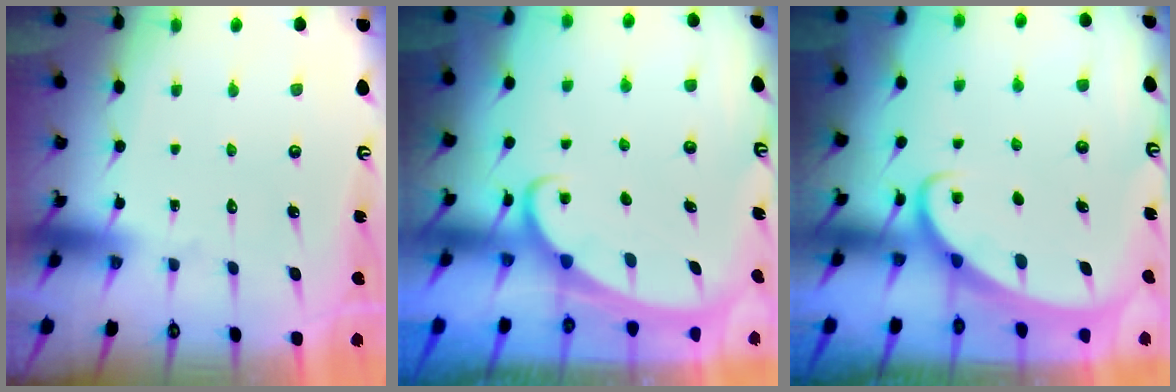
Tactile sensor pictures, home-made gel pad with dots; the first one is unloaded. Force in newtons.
{"total": 2.5, "press": 2.5, "slide": 0.3}
{"total": 2.0, "press": 2.0, "slide": 0.0}